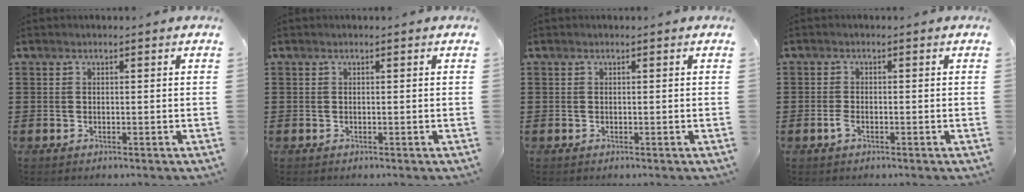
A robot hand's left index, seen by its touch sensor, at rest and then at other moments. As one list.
[{"total": 0.0}, {"total": 0.0}, {"total": 1.7, "force": [-0.8, 0.7, 1.4], "torque": [-0.043, -0.006, -0.019]}]